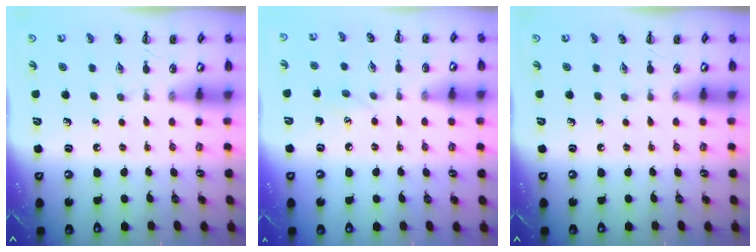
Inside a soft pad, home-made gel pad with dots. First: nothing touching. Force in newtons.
{"total": 6.2, "press": 6.0, "slide": 1.5}
{"total": 0.0}